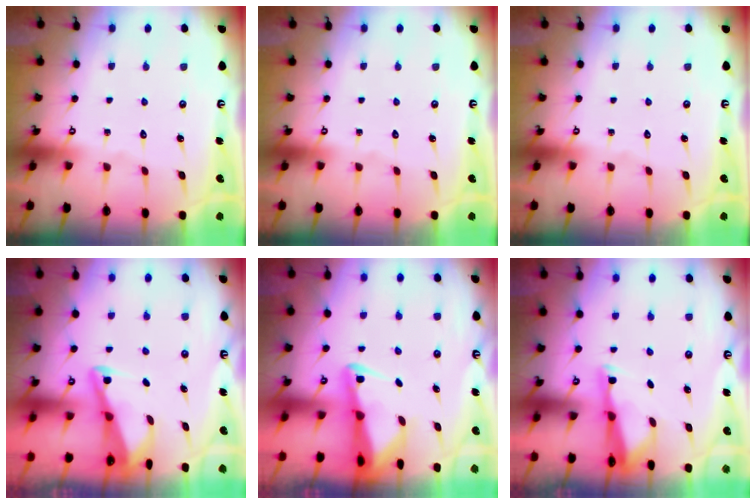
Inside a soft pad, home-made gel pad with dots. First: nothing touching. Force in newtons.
{"total": 0.0}
{"total": 0.0}
{"total": 2.9, "press": 2.8, "slide": 0.4}
{"total": 2.1, "press": 2.1, "slide": 0.5}
{"total": 2.9, "press": 2.9, "slide": 0.6}